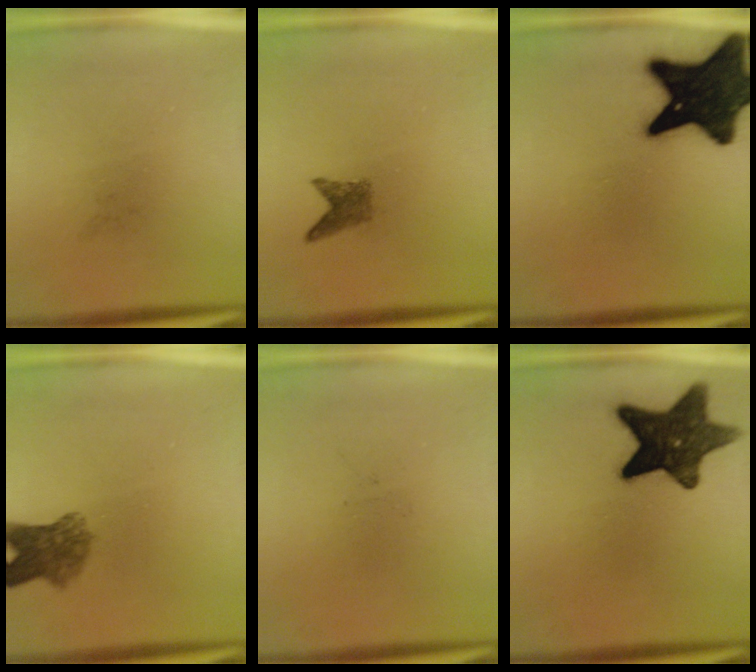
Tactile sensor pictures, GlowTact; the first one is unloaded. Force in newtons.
{"total": 2.0}
{"total": 19.3}
{"total": 5.4}
{"total": 0.0}
{"total": 13.4}